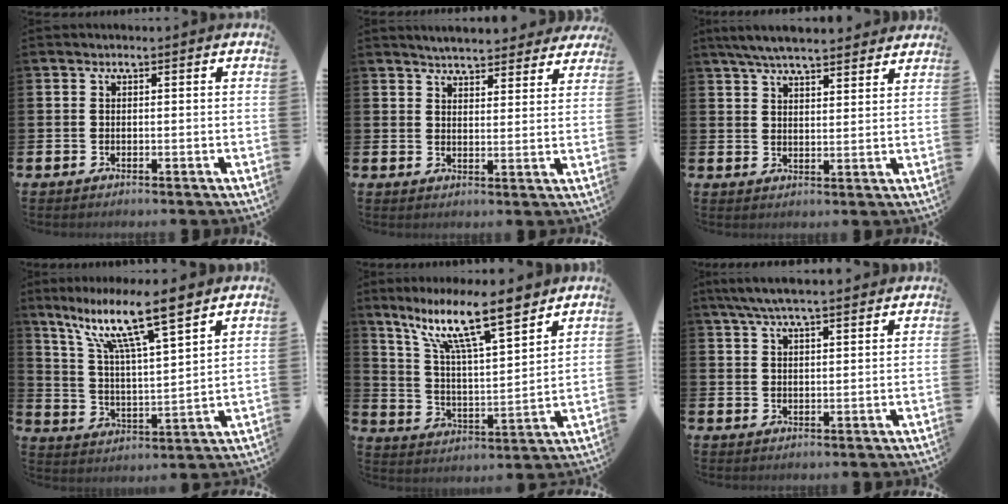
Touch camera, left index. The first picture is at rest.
{"total": 4.8, "force": [4.7, 0.9, 0.5], "torque": [-0.012, -0.031, 0.081]}
{"total": 6.2, "force": [5.8, 0.8, 1.8], "torque": [-0.045, -0.022, 0.106]}
{"total": 11.8, "force": [9.1, 1.8, 7.3], "torque": [-0.167, -0.045, 0.151]}
{"total": 12.9, "force": [9.7, 2.7, 8.0], "torque": [-0.171, -0.046, 0.165]}
{"total": 5.7, "force": [5.1, 0.8, 2.5], "torque": [-0.056, -0.011, 0.093]}